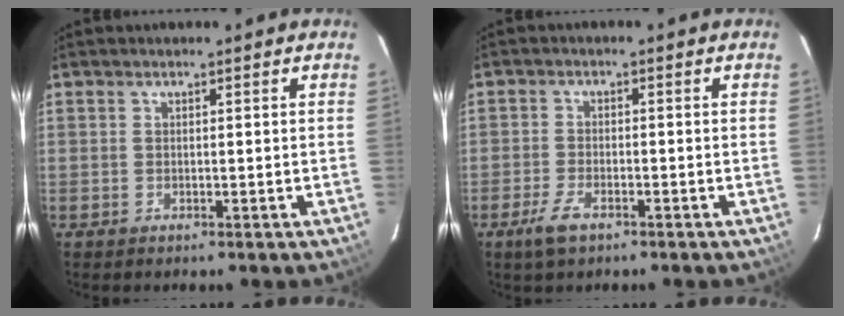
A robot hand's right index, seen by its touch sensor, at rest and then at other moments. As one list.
[{"total": 4.1, "force": [-2.5, 1.6, 2.7], "torque": [-0.070, -0.006, -0.047]}]